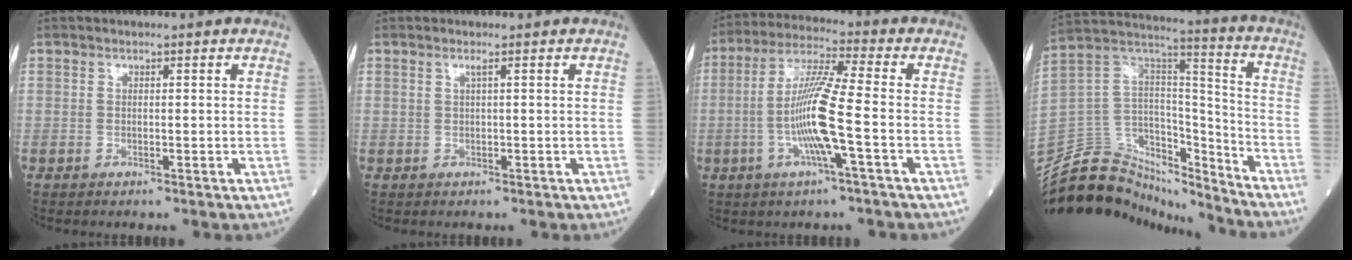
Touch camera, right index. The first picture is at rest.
{"total": 0.7, "force": [0.4, -0.2, 0.6], "torque": [-0.017, 0.002, 0.009]}
{"total": 11.0, "force": [-2.4, -0.2, 10.7], "torque": [-0.211, -0.001, -0.054]}
{"total": 21.9, "force": [-20.6, 6.0, 4.4], "torque": [-0.104, 0.073, -0.339]}